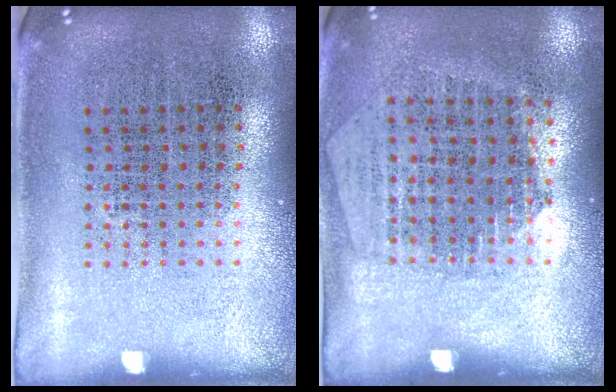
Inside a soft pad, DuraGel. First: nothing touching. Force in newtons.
{"total": 1.3, "press": 1.1, "slide": 0.5}